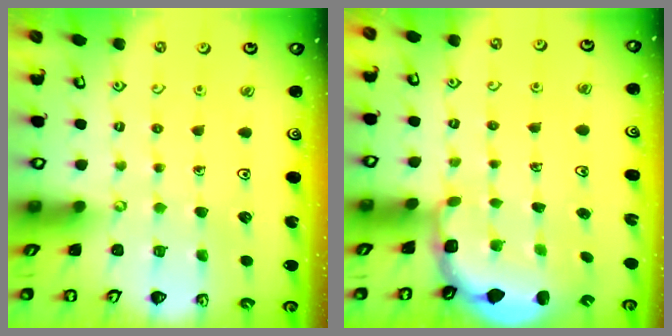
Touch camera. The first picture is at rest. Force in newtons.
{"total": 2.8, "press": 2.2, "slide": 1.7}